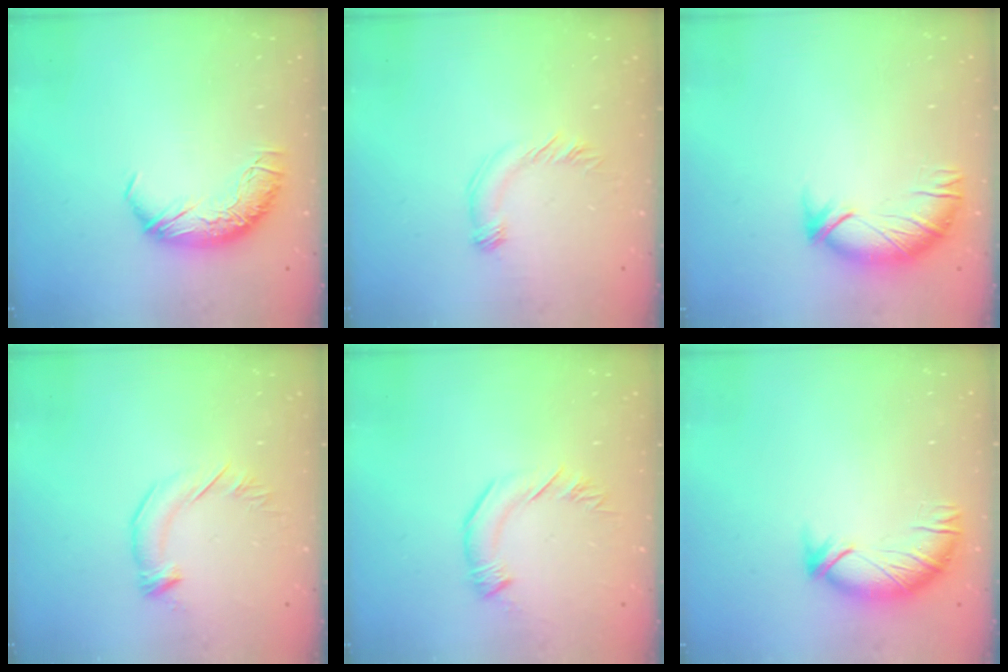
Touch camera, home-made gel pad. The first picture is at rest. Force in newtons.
{"total": 3.4, "press": 3.3, "slide": 0.7}
{"total": 3.3, "press": 3.1, "slide": 1.3}
{"total": 2.9, "press": 2.9, "slide": 0.5}
{"total": 3.0, "press": 2.9, "slide": 0.5}
{"total": 3.5, "press": 3.2, "slide": 1.3}